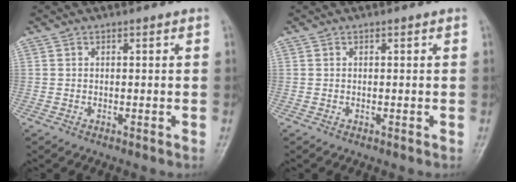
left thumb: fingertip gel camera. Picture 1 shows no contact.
{"total": 0.0}